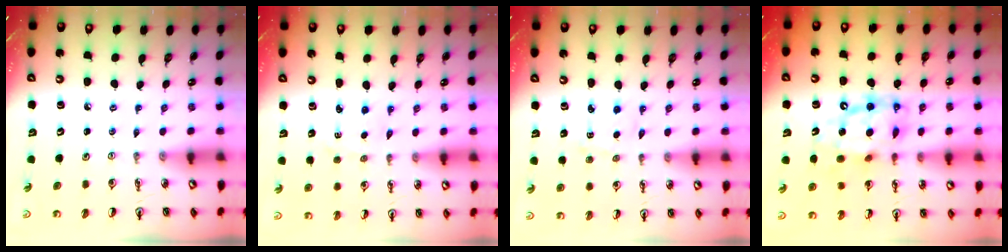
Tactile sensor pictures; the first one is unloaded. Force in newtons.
{"total": 1.5, "press": 1.5, "slide": 0.3}
{"total": 2.9, "press": 2.9, "slide": 0.4}
{"total": 13.7, "press": 13.6, "slide": 1.0}